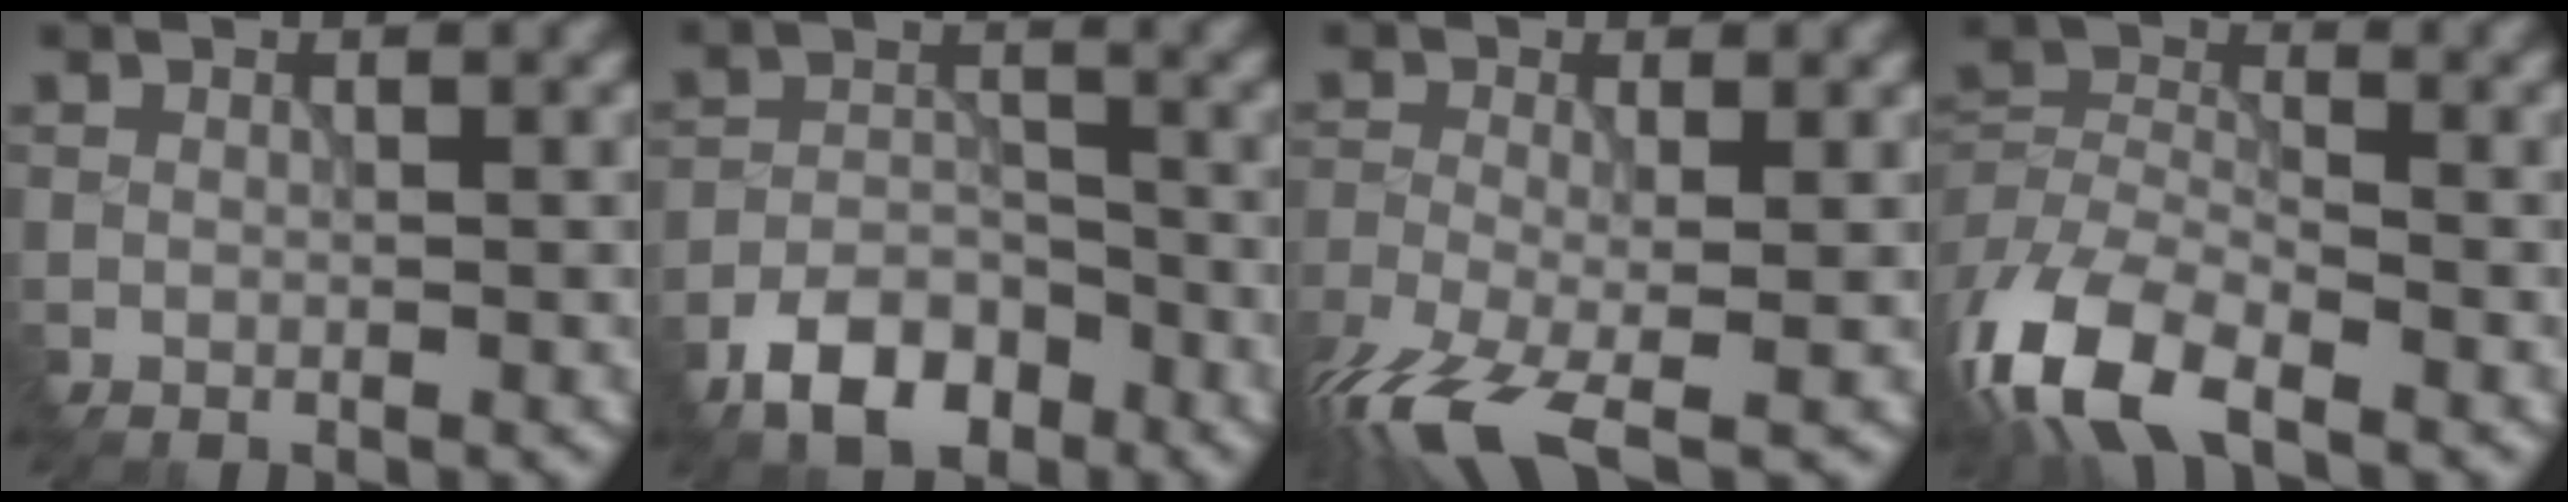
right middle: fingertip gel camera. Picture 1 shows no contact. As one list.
[{"total": 5.3, "force": [-4.3, 2.3, 2.0], "torque": [-0.019, -0.002, -0.082]}, {"total": 7.8, "force": [-5.1, 2.4, 5.4], "torque": [-0.116, -0.027, -0.101]}, {"total": 9.2, "force": [-6.1, 4.2, 5.5], "torque": [-0.109, -0.012, -0.129]}]